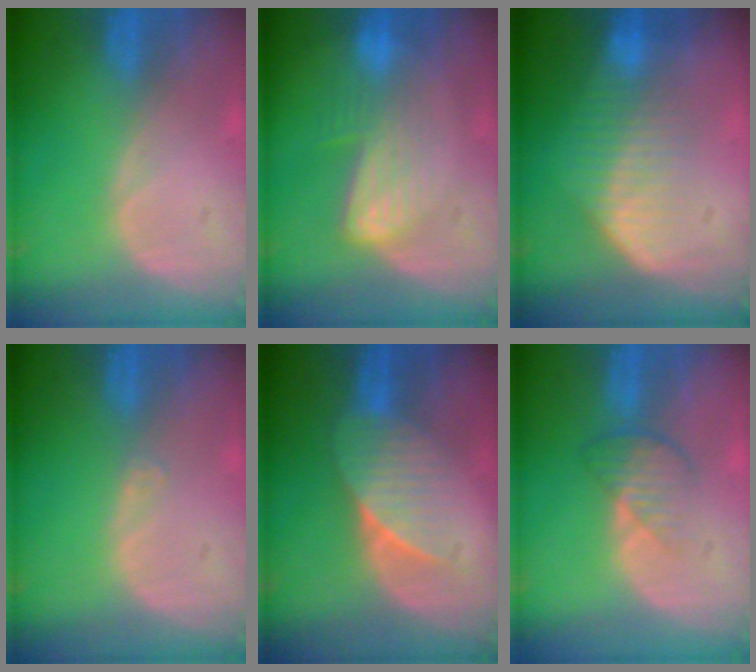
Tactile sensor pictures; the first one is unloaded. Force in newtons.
{"total": 7.0, "press": 5.8, "slide": 3.8}
{"total": 7.2, "press": 6.7, "slide": 2.7}
{"total": 0.6, "press": 0.5, "slide": 0.4}
{"total": 6.6, "press": 6.1, "slide": 2.5}
{"total": 3.7, "press": 3.4, "slide": 1.5}